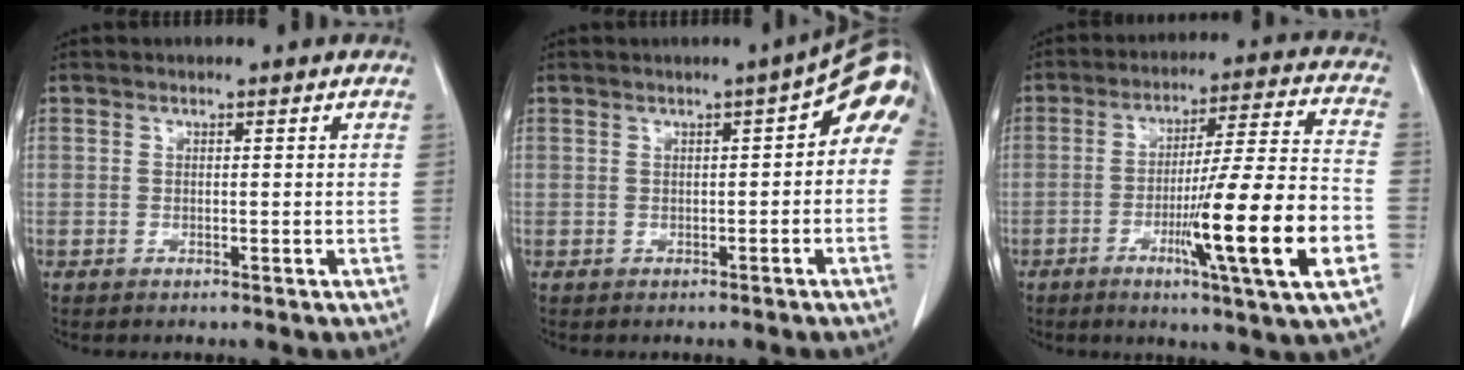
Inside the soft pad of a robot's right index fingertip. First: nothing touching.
{"total": 6.5, "force": [1.2, 1.8, 6.1], "torque": [-0.072, 0.027, 0.008]}
{"total": 17.6, "force": [-5.6, -0.6, 16.7], "torque": [-0.260, -0.012, -0.089]}